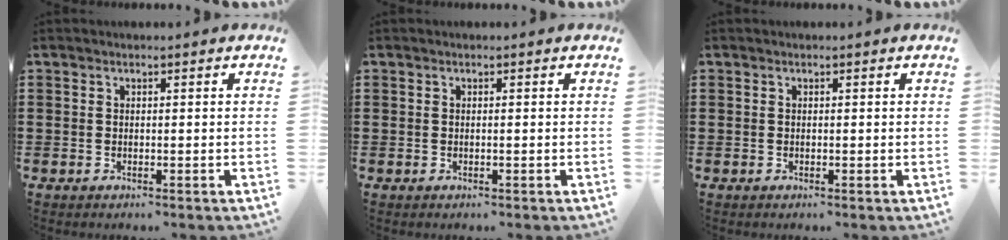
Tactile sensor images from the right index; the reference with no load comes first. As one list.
[{"total": 0.0}, {"total": 0.0}]